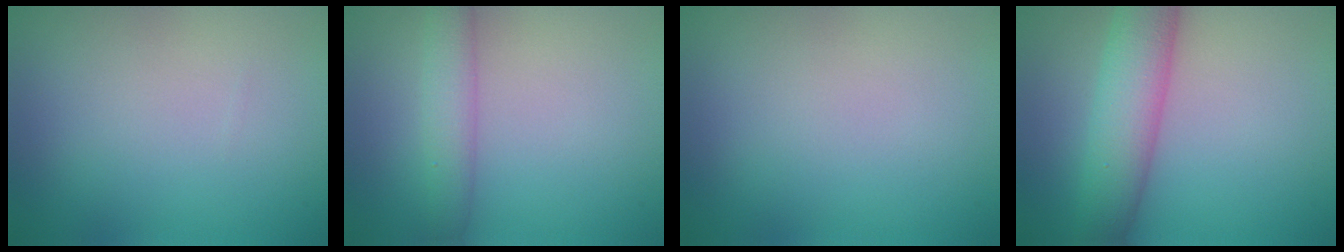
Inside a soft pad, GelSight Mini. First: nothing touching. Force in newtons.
{"total": 2.9, "press": 2.9, "slide": 0.1}
{"total": 0.0}
{"total": 5.9, "press": 5.9, "slide": 0.2}